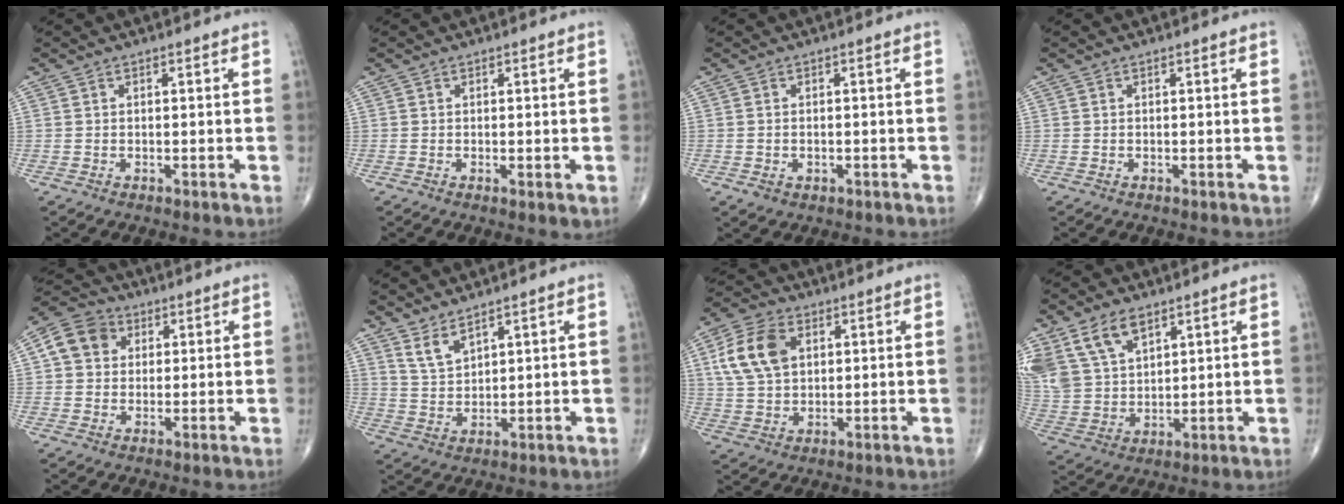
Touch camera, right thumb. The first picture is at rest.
{"total": 1.8, "force": [-0.2, 0.7, 1.7], "torque": [-0.028, -0.008, -0.002]}
{"total": 1.9, "force": [-0.5, 1.5, 1.1], "torque": [-0.017, 0.004, 0.001]}
{"total": 0.0}
{"total": 8.2, "force": [2.2, 6.8, 3.9], "torque": [-0.055, 0.011, 0.028]}
{"total": 4.4, "force": [3.5, 1.4, 2.2], "torque": [-0.038, -0.029, 0.076]}
{"total": 11.5, "force": [3.4, 7.6, 7.8], "torque": [-0.143, 0.003, 0.064]}
{"total": 12.7, "force": [7.4, 7.6, 7.1], "torque": [-0.128, -0.017, 0.159]}